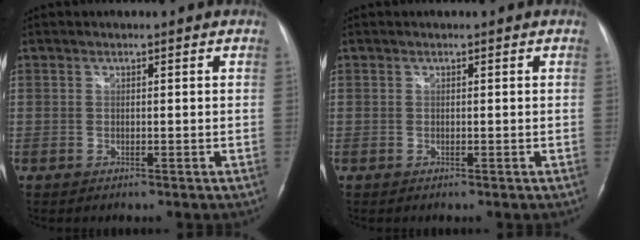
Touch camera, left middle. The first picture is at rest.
{"total": 0.0}